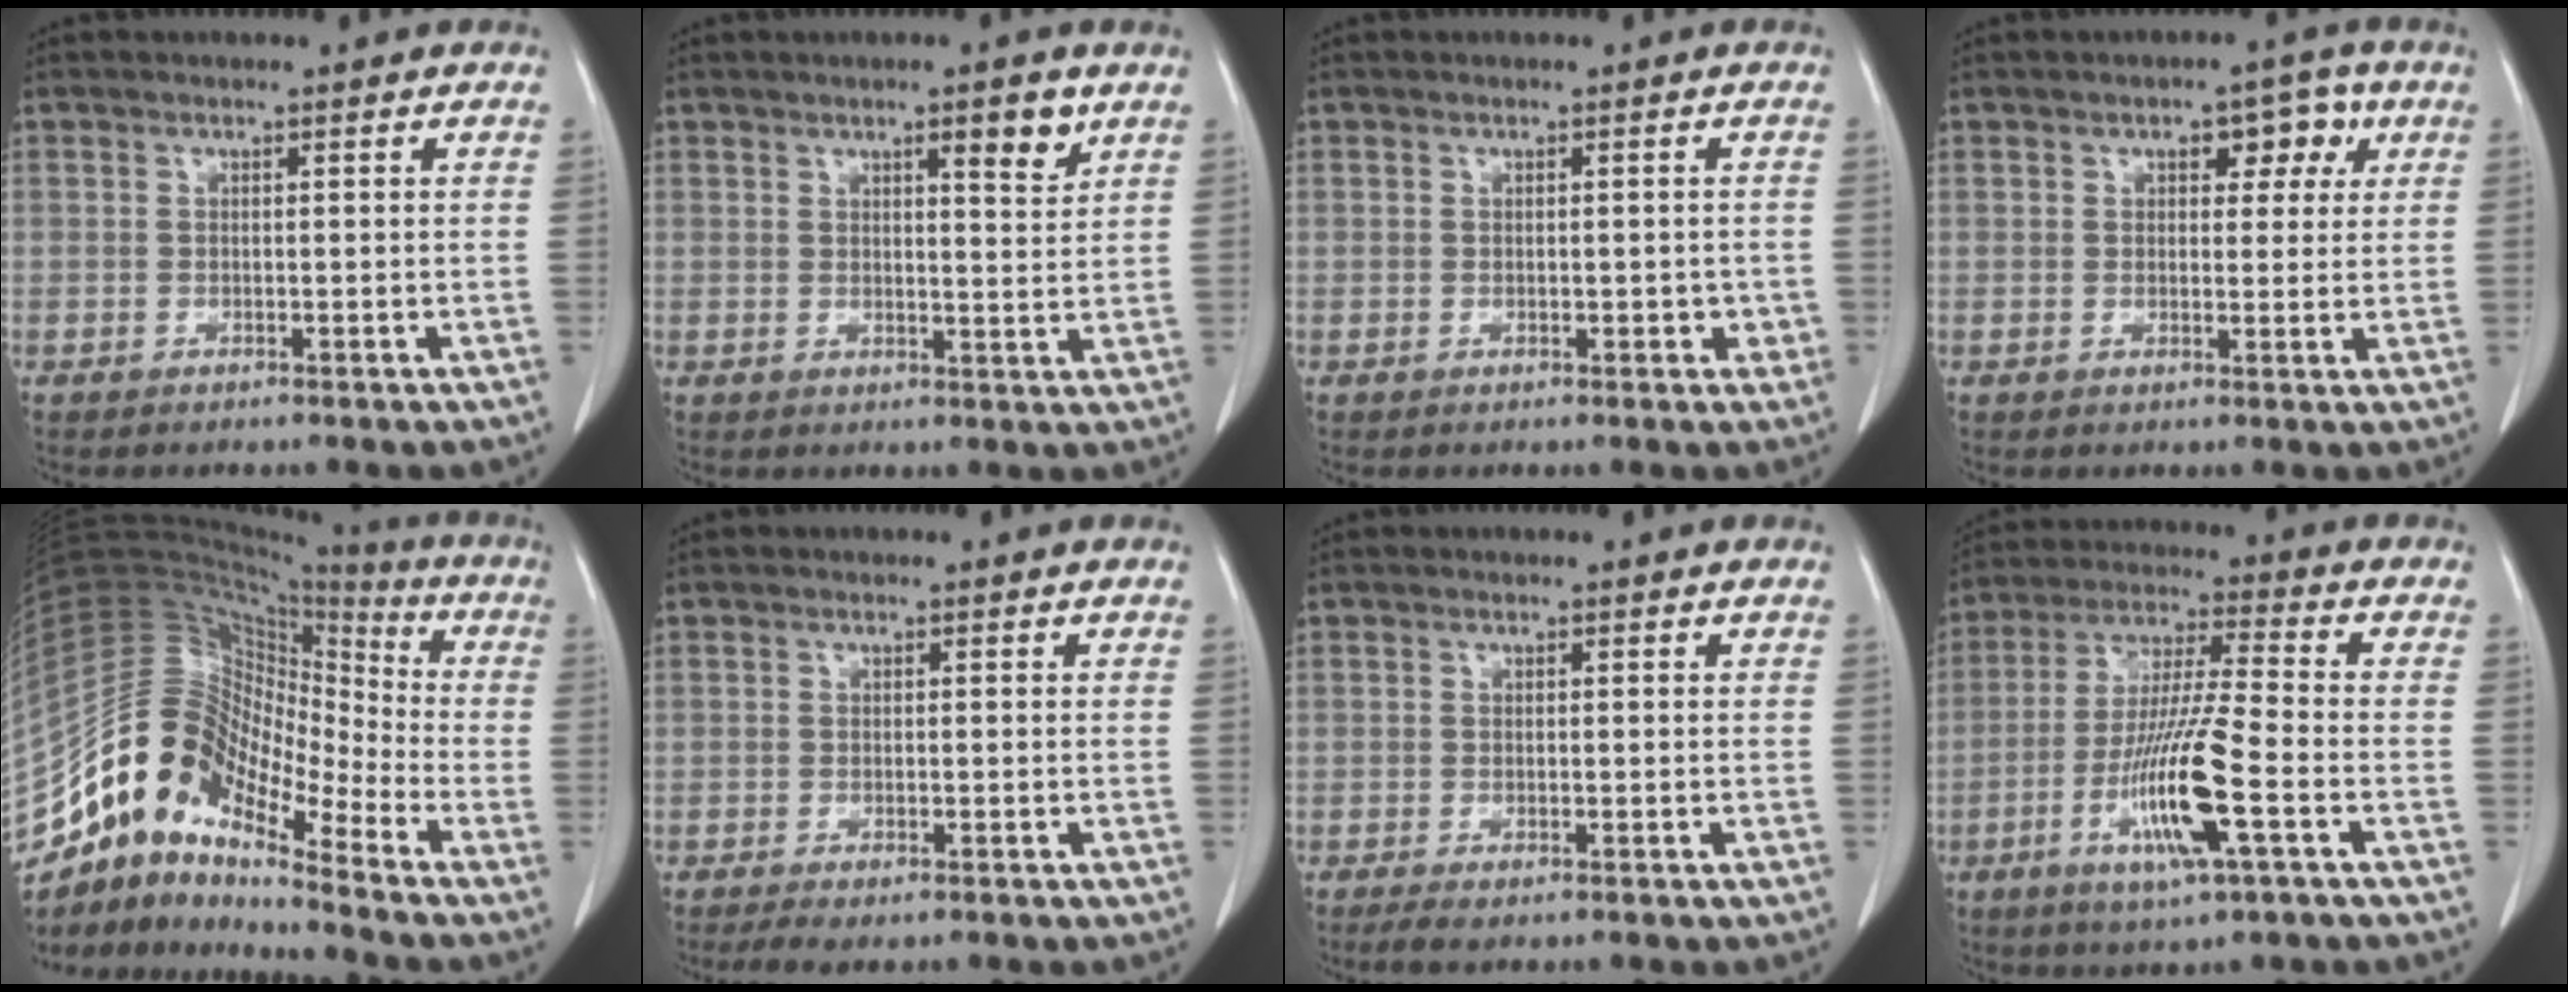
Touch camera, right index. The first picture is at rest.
{"total": 5.0, "force": [2.9, 0.9, 3.9], "torque": [-0.059, -0.006, 0.043]}
{"total": 2.7, "force": [-0.5, 1.6, 2.1], "torque": [-0.028, 0.007, -0.001]}
{"total": 6.3, "force": [2.5, 3.4, 4.6], "torque": [-0.063, 0.024, 0.038]}
{"total": 16.3, "force": [-11.6, 6.3, 9.6], "torque": [-0.172, 0.064, -0.212]}
{"total": 4.0, "force": [-2.7, 1.5, 2.7], "torque": [-0.055, -0.008, -0.041]}
{"total": 3.0, "force": [-1.8, 1.1, 2.2], "torque": [-0.050, -0.006, -0.030]}
{"total": 14.1, "force": [-5.0, 0.7, 13.2], "torque": [-0.262, -0.016, -0.093]}